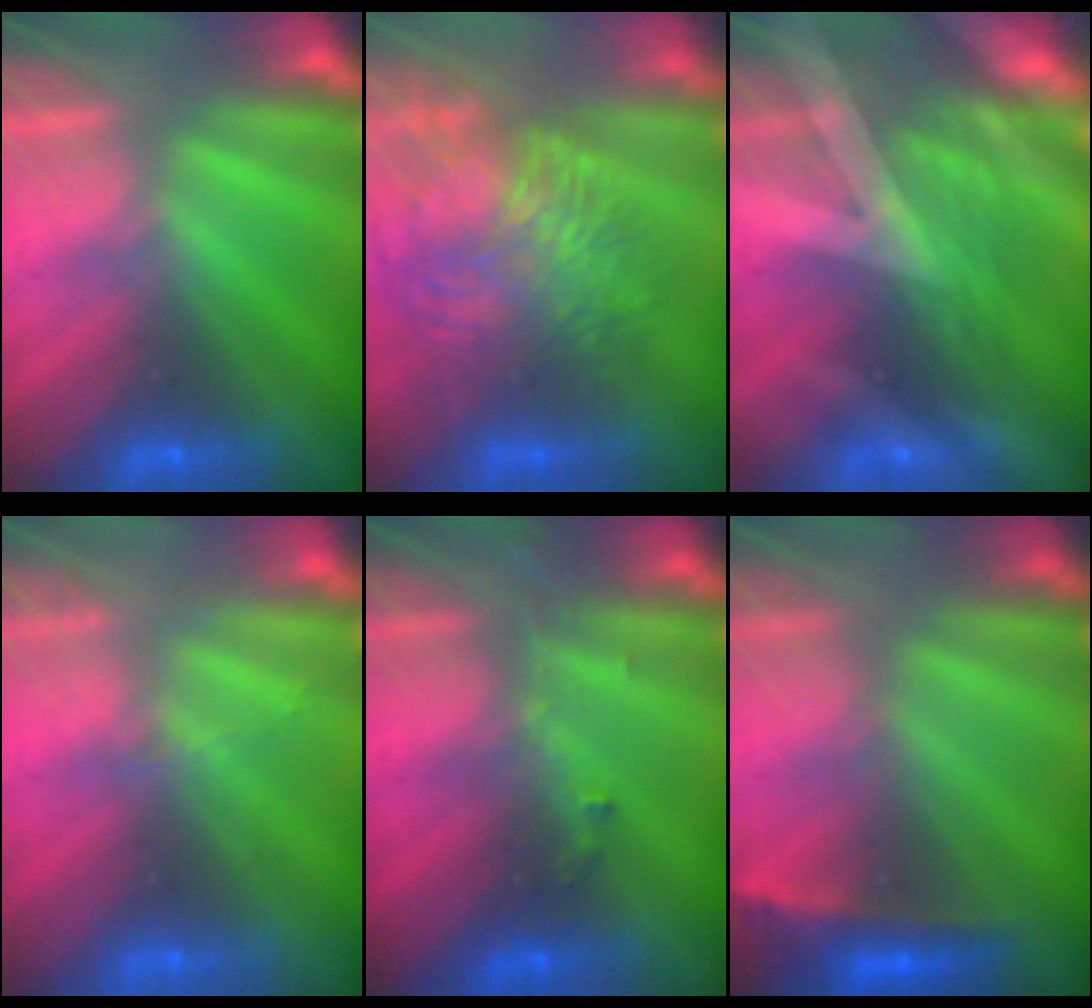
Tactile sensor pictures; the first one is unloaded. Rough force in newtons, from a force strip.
{"total": 11.1}
{"total": 2.9}
{"total": 2.0}
{"total": 2.9}
{"total": 2.3}